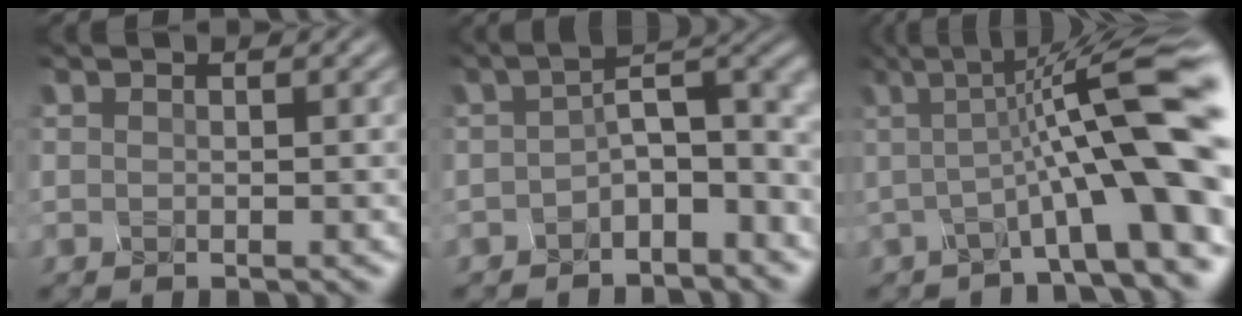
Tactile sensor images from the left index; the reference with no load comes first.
{"total": 5.5, "force": [-1.6, 2.7, 4.5], "torque": [-0.061, 0.013, -0.039]}
{"total": 11.1, "force": [-0.6, 1.9, 10.9], "torque": [-0.141, 0.028, -0.022]}